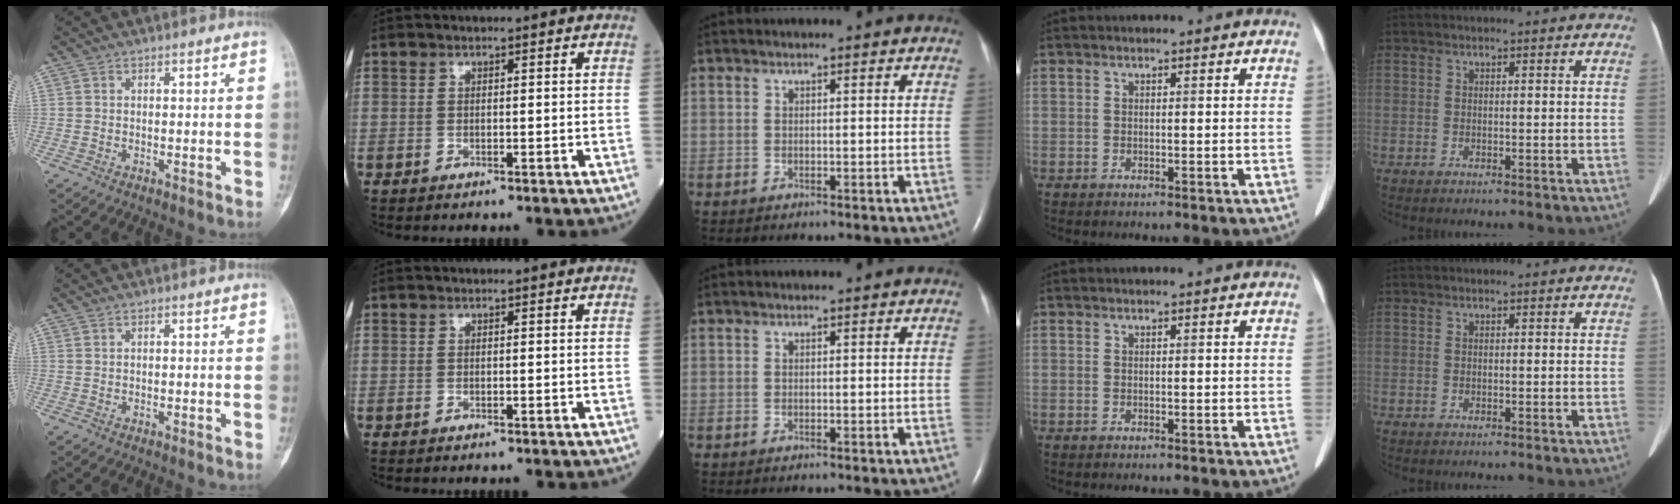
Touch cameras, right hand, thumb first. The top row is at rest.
{}